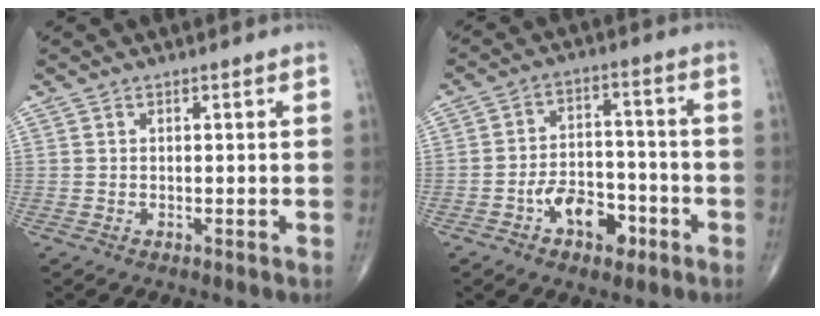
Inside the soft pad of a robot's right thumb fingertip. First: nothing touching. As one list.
[{"total": 9.5, "force": [-4.4, 5.8, 6.2], "torque": [-0.069, 0.042, -0.070]}]